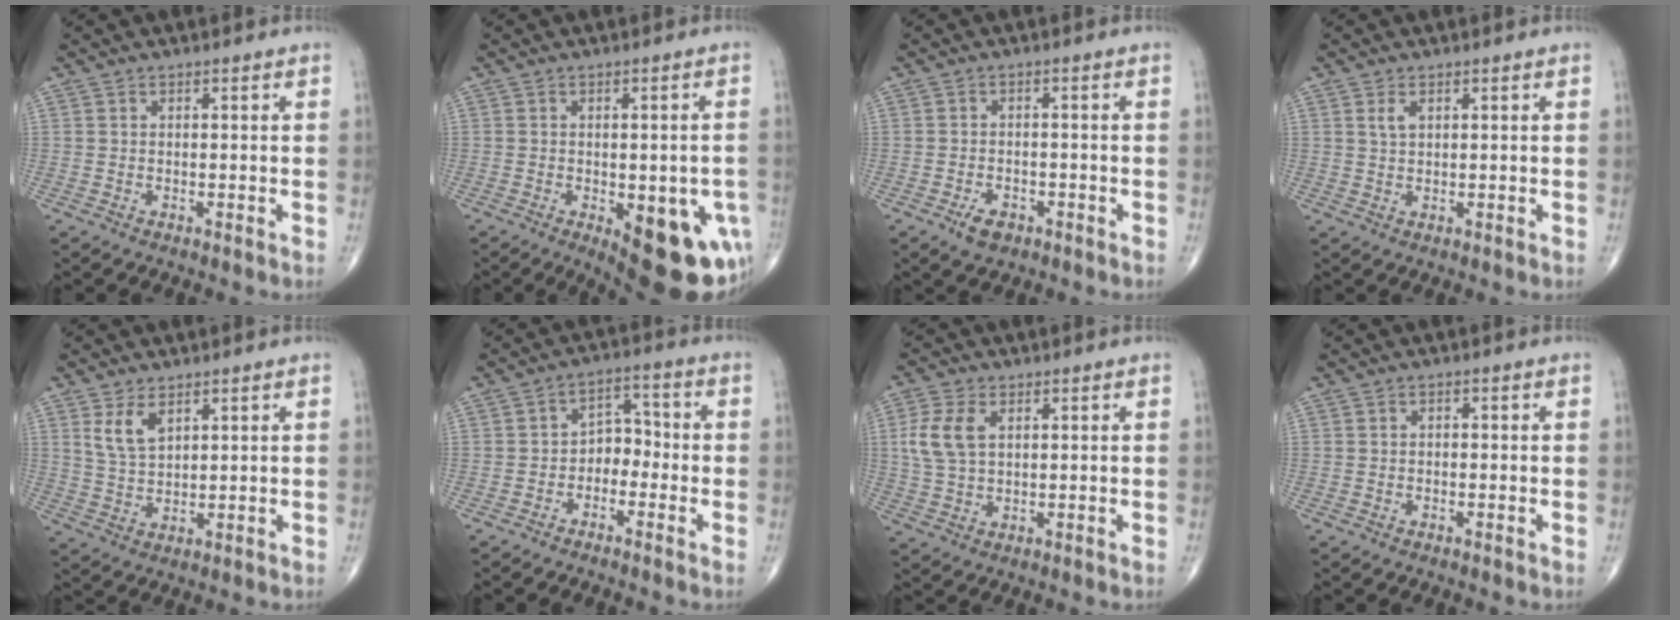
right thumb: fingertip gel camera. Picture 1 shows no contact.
{"total": 17.6, "force": [-6.4, 7.6, 14.5], "torque": [-0.125, -0.002, -0.062]}
{"total": 3.7, "force": [-2.1, 2.2, 2.1], "torque": [-0.031, 0.005, -0.032]}
{"total": 2.1, "force": [0.9, 1.1, 1.6], "torque": [-0.031, 0.002, 0.021]}
{"total": 5.3, "force": [2.7, 2.7, 3.6], "torque": [-0.064, -0.016, 0.060]}
{"total": 5.3, "force": [-2.0, 3.9, 3.0], "torque": [-0.020, 0.034, -0.048]}
{"total": 7.4, "force": [1.8, 4.4, 5.6], "torque": [-0.124, 0.003, 0.039]}
{"total": 0.7, "force": [-0.1, 0.5, 0.4], "torque": [-0.003, 0.003, -0.005]}